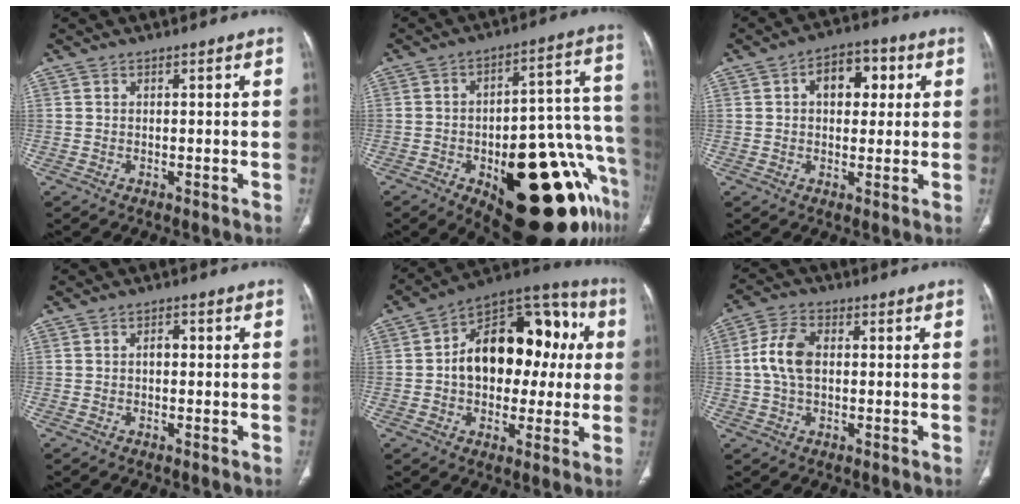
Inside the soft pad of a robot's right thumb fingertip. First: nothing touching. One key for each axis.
{"total": 29.1, "fx": -13.5, "fy": 11.1, "fz": 23.2, "tx": -0.221, "ty": 0.083, "tz": -0.179}
{"total": 8.5, "fx": 2.2, "fy": 5.5, "fz": 6.1, "tx": -0.053, "ty": 0.009, "tz": 0.026}
{"total": 1.6, "fx": -0.1, "fy": 1.0, "fz": 1.3, "tx": -0.014, "ty": 0.007, "tz": -0.006}
{"total": 21.6, "fx": 1.8, "fy": 13.9, "fz": 16.4, "tx": -0.193, "ty": 0.044, "tz": 0.021}
{"total": 7.8, "fx": 0.4, "fy": 4.8, "fz": 6.1, "tx": -0.127, "ty": 0.018, "tz": 0.003}